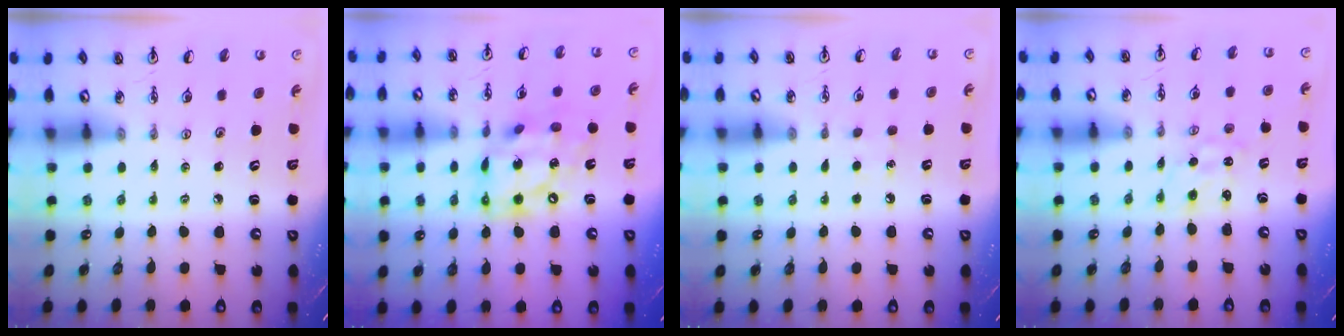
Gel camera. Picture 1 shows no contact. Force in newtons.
{"total": 16.3, "press": 16.3, "slide": 1.1}
{"total": 4.7, "press": 4.6, "slide": 0.5}
{"total": 0.0}